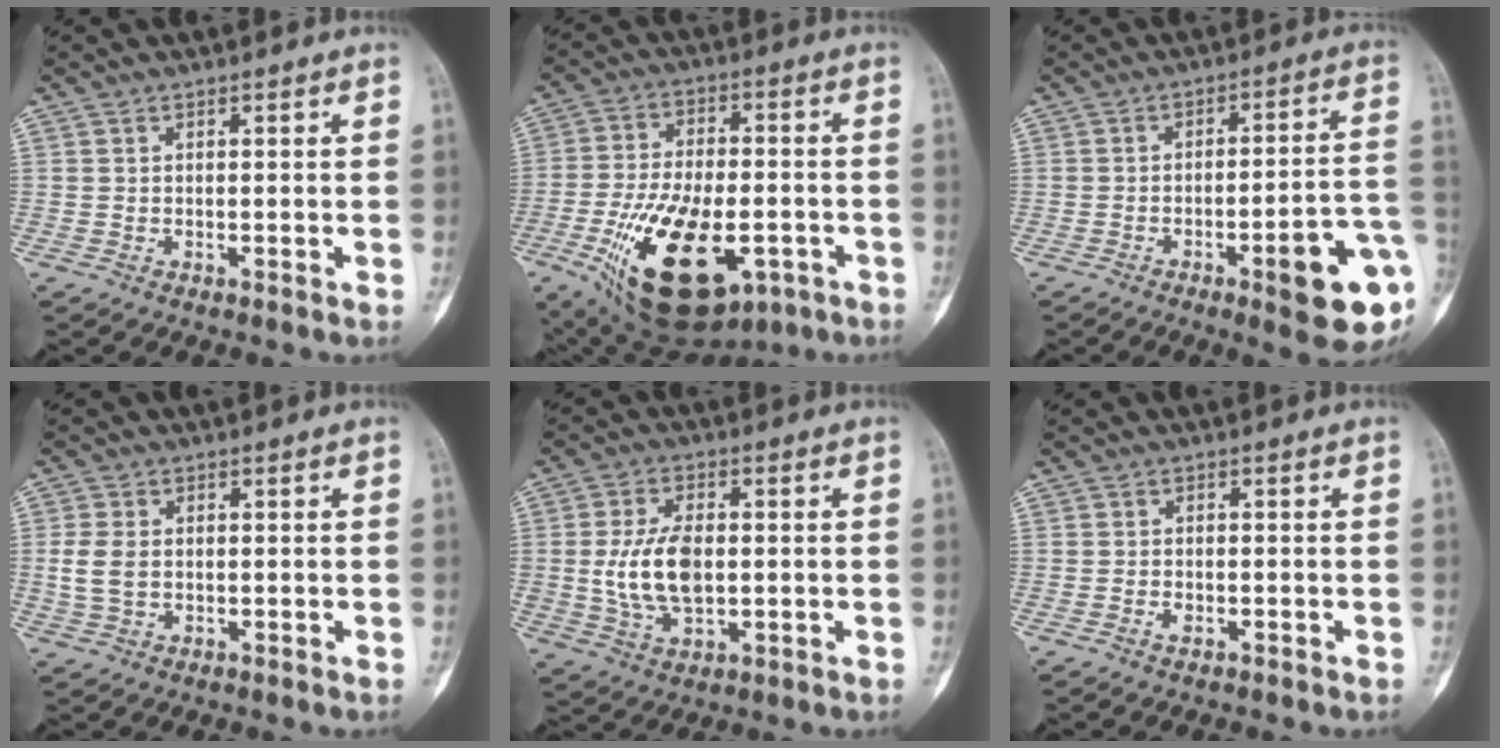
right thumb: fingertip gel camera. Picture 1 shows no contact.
{"total": 23.1, "force": [-8.6, 11.8, 18.0], "torque": [-0.331, 0.004, -0.121]}
{"total": 15.0, "force": [-5.5, 3.1, 13.7], "torque": [-0.140, 0.031, -0.063]}
{"total": 4.6, "force": [0.0, 3.2, 3.3], "torque": [-0.071, 0.002, 0.002]}
{"total": 10.5, "force": [0.0, 5.9, 8.7], "torque": [-0.167, 0.000, 0.008]}
{"total": 1.4, "force": [-0.7, 0.8, 0.9], "torque": [-0.018, 0.004, -0.013]}